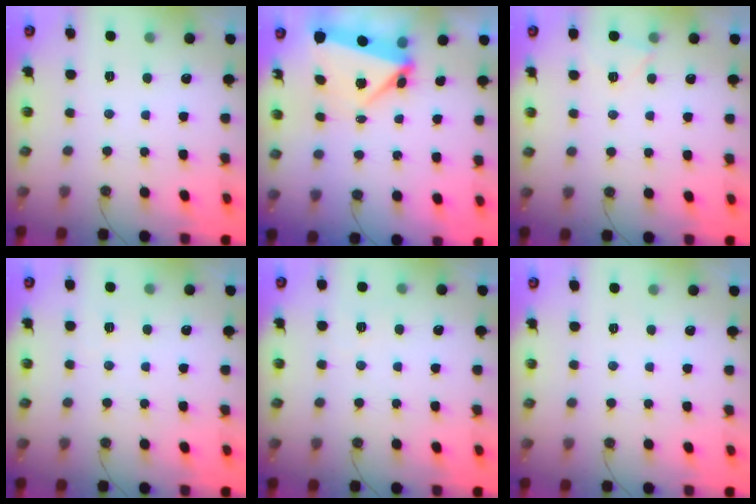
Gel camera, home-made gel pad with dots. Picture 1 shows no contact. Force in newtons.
{"total": 5.7, "press": 5.5, "slide": 1.5}
{"total": 3.7, "press": 3.1, "slide": 2.1}
{"total": 2.8, "press": 1.5, "slide": 2.3}
{"total": 4.5, "press": 3.8, "slide": 2.5}
{"total": 0.0}